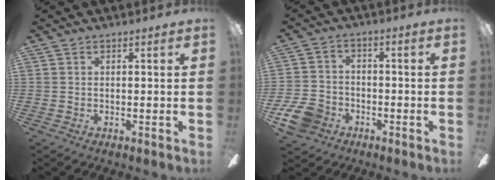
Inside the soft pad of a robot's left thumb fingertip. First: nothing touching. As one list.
[{"total": 8.7, "force": [-5.0, 6.2, 3.5], "torque": [-0.086, 0.038, -0.093]}]